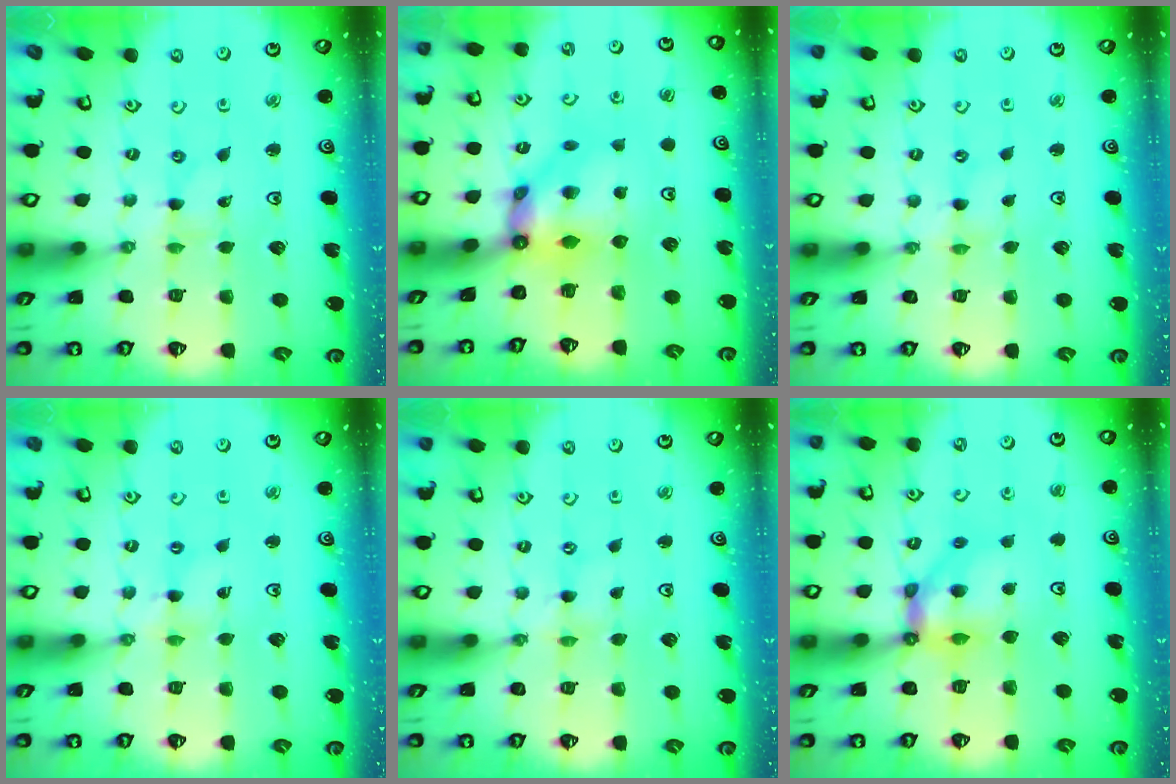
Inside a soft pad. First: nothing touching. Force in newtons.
{"total": 9.4, "press": 9.4, "slide": 0.6}
{"total": 0.6, "press": 0.6, "slide": 0.2}
{"total": 2.0, "press": 1.9, "slide": 0.3}
{"total": 0.0}
{"total": 10.1, "press": 10.1, "slide": 0.9}